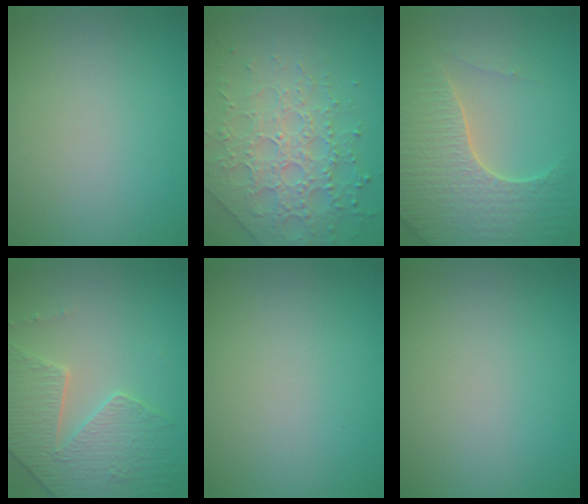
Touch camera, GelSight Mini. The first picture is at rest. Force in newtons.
{"total": 5.7, "press": 5.0, "slide": 2.8}
{"total": 6.7, "press": 6.4, "slide": 1.6}
{"total": 4.3, "press": 4.2, "slide": 0.9}
{"total": 0.0}
{"total": 0.0}